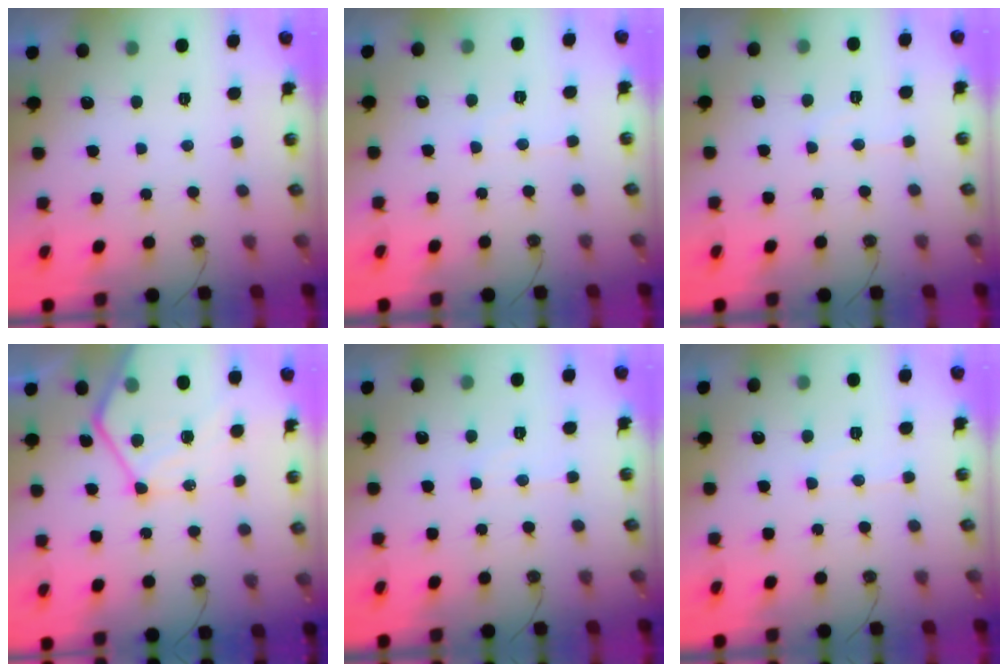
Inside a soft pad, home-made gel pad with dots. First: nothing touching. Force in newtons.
{"total": 4.6, "press": 4.6, "slide": 0.7}
{"total": 5.2, "press": 5.2, "slide": 0.8}
{"total": 14.8, "press": 14.7, "slide": 1.1}
{"total": 5.5, "press": 5.5, "slide": 0.2}
{"total": 5.2, "press": 5.1, "slide": 0.6}